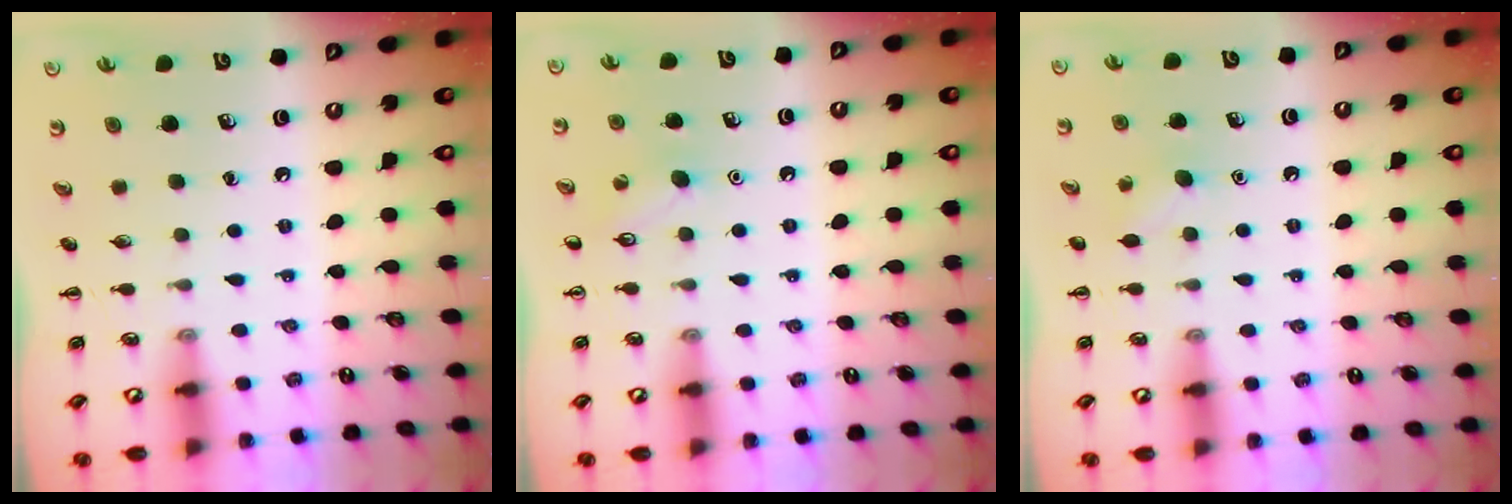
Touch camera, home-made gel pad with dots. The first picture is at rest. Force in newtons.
{"total": 5.8, "press": 5.6, "slide": 1.6}
{"total": 3.9, "press": 3.7, "slide": 1.1}